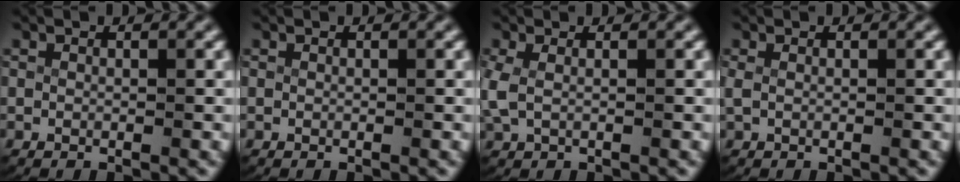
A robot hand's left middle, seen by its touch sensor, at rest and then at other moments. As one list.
[{"total": 0.0}, {"total": 2.0, "force": [0.2, 1.2, 1.6], "torque": [-0.054, -0.006, 0.011]}, {"total": 0.6, "force": [0.0, 0.1, 0.6], "torque": [-0.024, -0.006, 0.007]}]